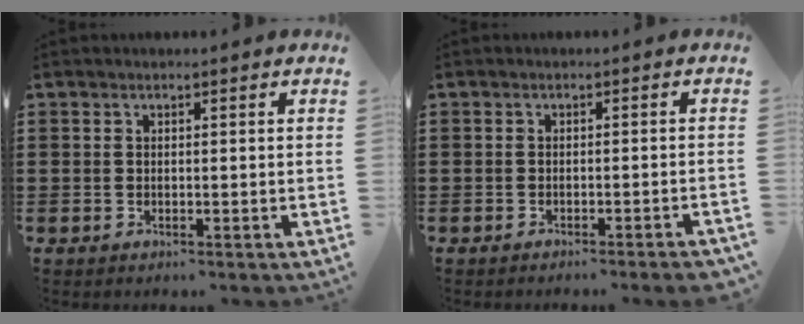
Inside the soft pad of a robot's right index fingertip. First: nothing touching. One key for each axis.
{"total": 1.6, "fx": -1.3, "fy": -0.2, "fz": 0.8, "tx": -0.013, "ty": 0.000, "tz": -0.025}